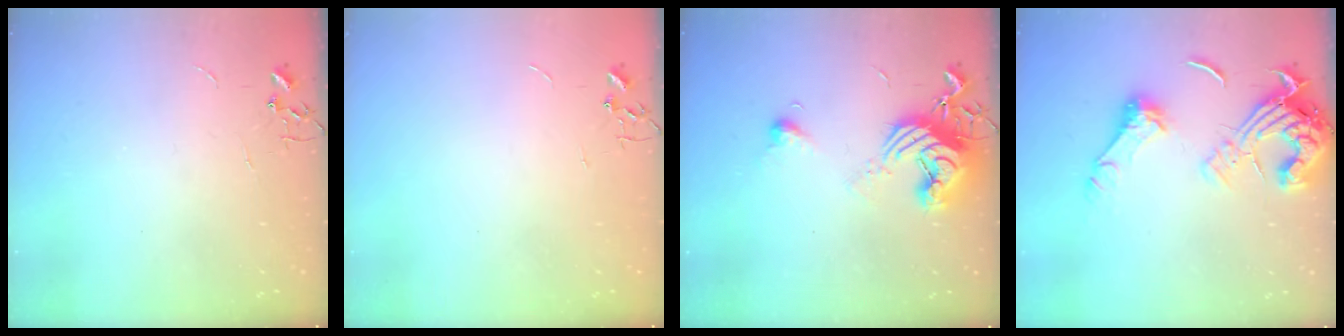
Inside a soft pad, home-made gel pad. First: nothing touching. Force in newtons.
{"total": 0.0}
{"total": 12.0, "press": 11.9, "slide": 1.8}
{"total": 17.0, "press": 16.9, "slide": 1.9}